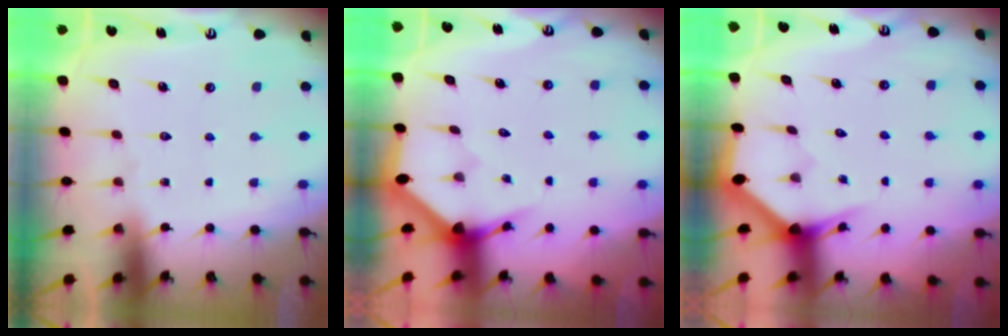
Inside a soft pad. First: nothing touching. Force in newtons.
{"total": 3.5, "press": 3.5, "slide": 0.1}
{"total": 3.1, "press": 3.1, "slide": 0.1}